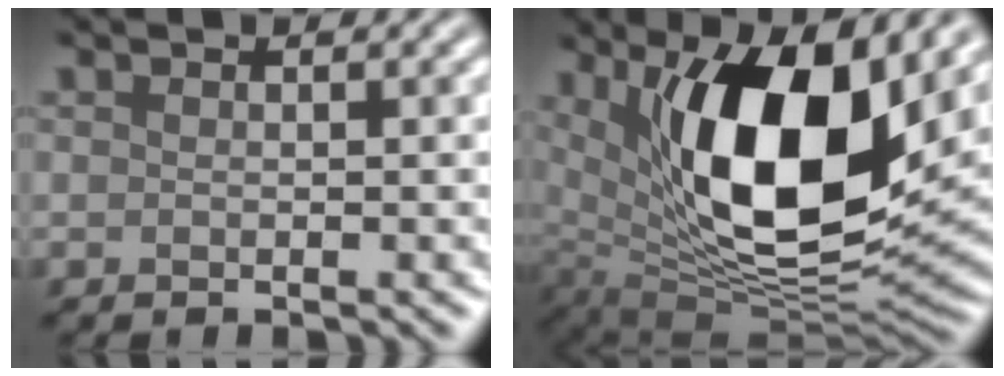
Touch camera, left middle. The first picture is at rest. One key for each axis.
{"total": 13.9, "fx": 4.5, "fy": 5.6, "fz": 12.0, "tx": -0.184, "ty": -0.016, "tz": 0.076}